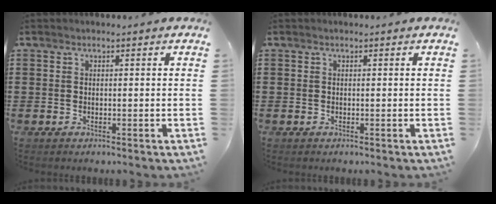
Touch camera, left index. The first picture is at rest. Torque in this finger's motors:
{"motor_torque": [-0.01, -0.01, 0.00, 0.01]}